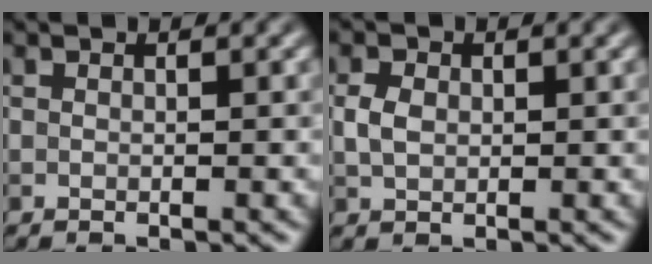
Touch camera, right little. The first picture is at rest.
{"total": 1.8, "force": [0.2, 1.4, 1.2], "torque": [-0.027, 0.003, 0.003]}